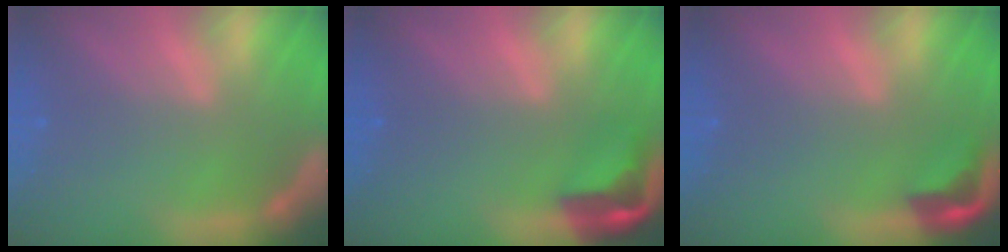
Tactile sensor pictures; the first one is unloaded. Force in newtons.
{"total": 4.4}
{"total": 2.9}